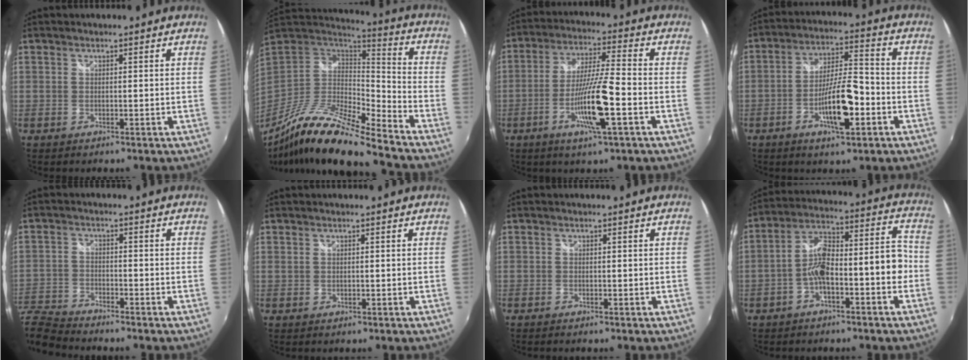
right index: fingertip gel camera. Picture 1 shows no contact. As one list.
[{"total": 19.5, "force": [-15.1, 2.0, 12.3], "torque": [-0.225, -0.026, -0.289]}, {"total": 11.4, "force": [-4.1, 0.2, 10.6], "torque": [-0.209, -0.004, -0.076]}, {"total": 11.4, "force": [-4.2, 2.1, 10.4], "torque": [-0.199, 0.000, -0.072]}, {"total": 9.1, "force": [-8.5, 2.0, 2.4], "torque": [-0.080, -0.010, -0.177]}, {"total": 0.0}, {"total": 0.7, "force": [-0.7, 0.1, 0.3], "torque": [-0.006, -0.003, -0.014]}, {"total": 10.8, "force": [-4.1, 3.0, 9.6], "torque": [-0.157, 0.043, -0.060]}]